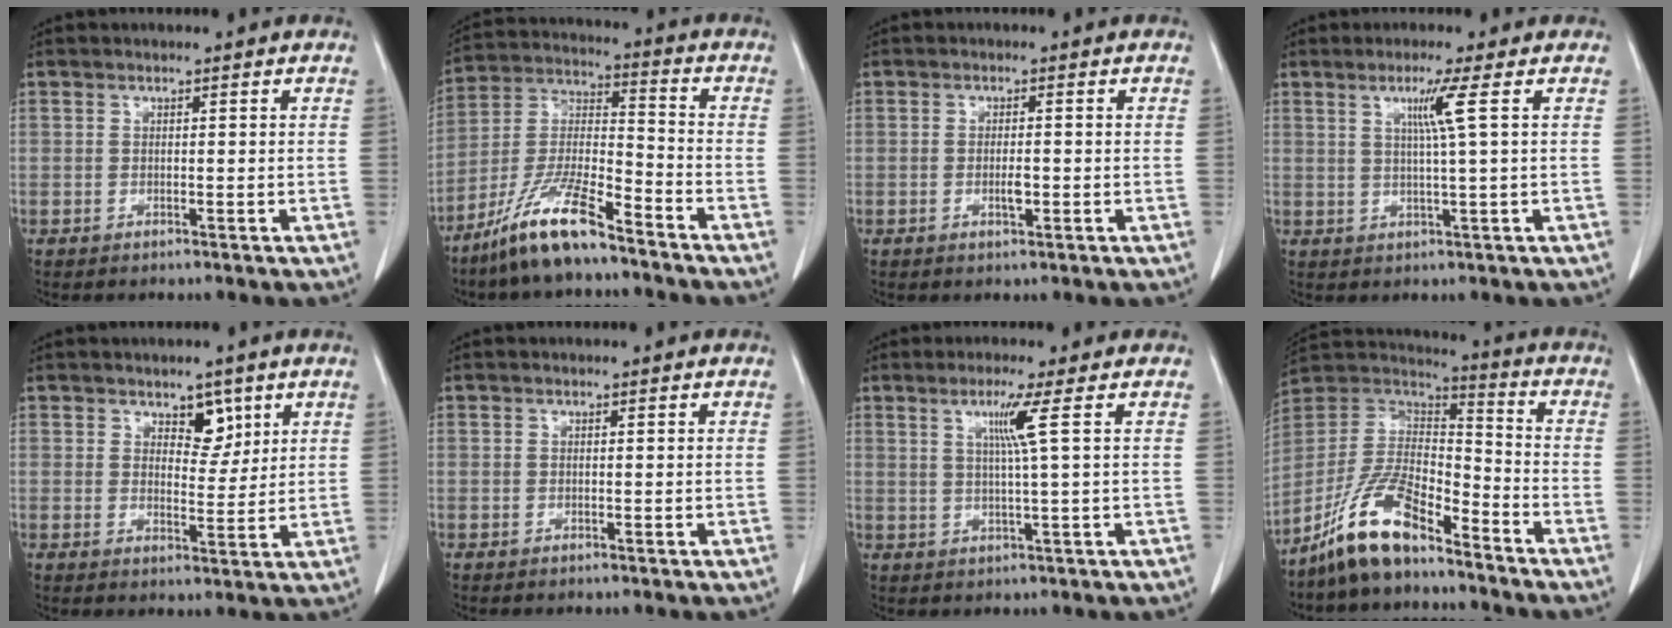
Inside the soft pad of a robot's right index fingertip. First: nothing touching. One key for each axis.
{"total": 12.8, "fx": -9.3, "fy": 1.9, "fz": 8.5, "tx": -0.181, "ty": -0.011, "tz": -0.180}
{"total": 2.0, "fx": -0.6, "fy": 0.5, "fz": 1.9, "tx": -0.036, "ty": -0.001, "tz": -0.008}
{"total": 4.2, "fx": 1.4, "fy": -1.4, "fz": 3.8, "tx": -0.074, "ty": -0.005, "tz": 0.029}
{"total": 4.5, "fx": 2.7, "fy": 2.3, "fz": 2.7, "tx": -0.034, "ty": -0.003, "tz": 0.044}
{"total": 0.0}
{"total": 4.4, "fx": 1.5, "fy": -1.4, "fz": 3.9, "tx": -0.078, "ty": -0.006, "tz": 0.031}
{"total": 12.7, "fx": -9.4, "fy": 3.9, "fz": 7.5, "tx": -0.157, "ty": 0.019, "tz": -0.181}